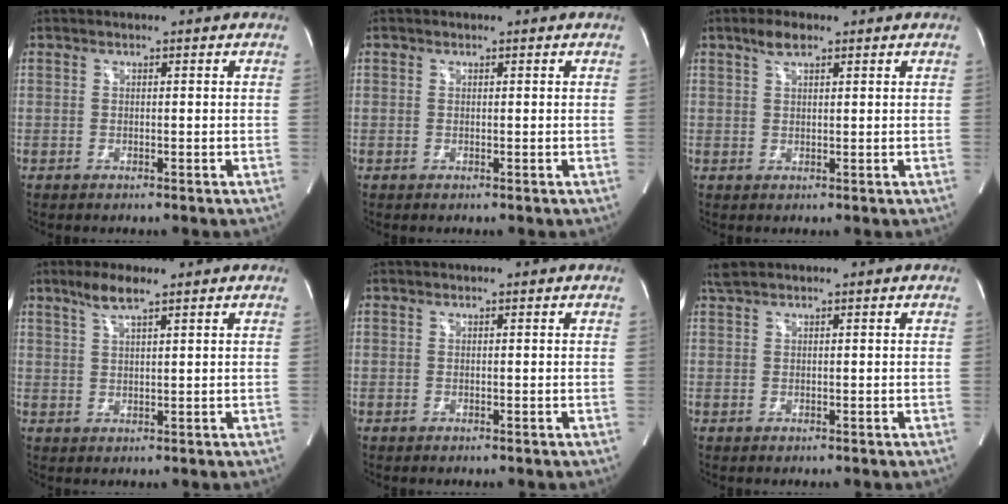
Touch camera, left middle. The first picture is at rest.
{"total": 0.0}
{"total": 2.8, "force": [1.9, 0.9, 1.8], "torque": [-0.041, 0.008, 0.037]}
{"total": 3.9, "force": [2.8, 0.2, 2.7], "torque": [-0.061, 0.003, 0.056]}
{"total": 0.0}
{"total": 1.6, "force": [1.4, 0.1, 0.8], "torque": [-0.024, 0.021, 0.032]}